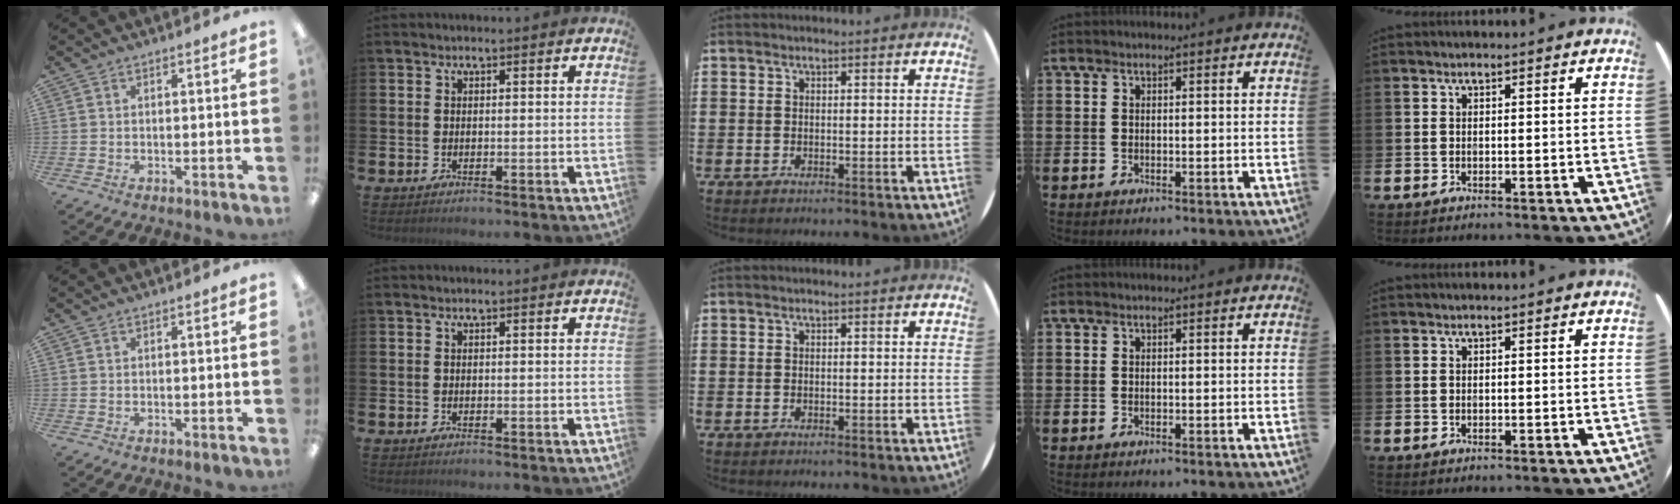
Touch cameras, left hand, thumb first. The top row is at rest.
{}